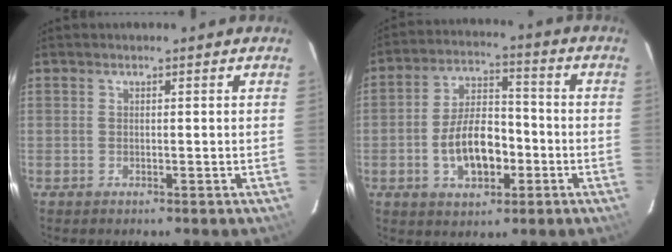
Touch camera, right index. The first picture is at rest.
{"total": 11.1, "force": [-3.3, 5.9, 8.7], "torque": [-0.168, 0.019, -0.048]}